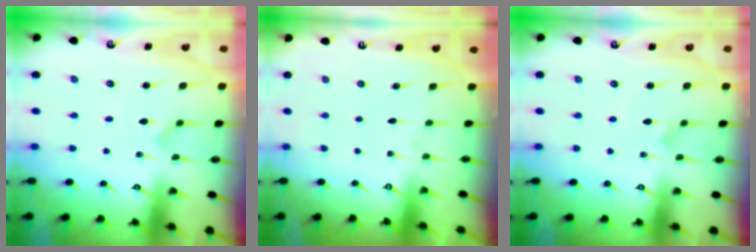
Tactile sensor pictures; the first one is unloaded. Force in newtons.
{"total": 0.0}
{"total": 2.0, "press": 2.0, "slide": 0.1}